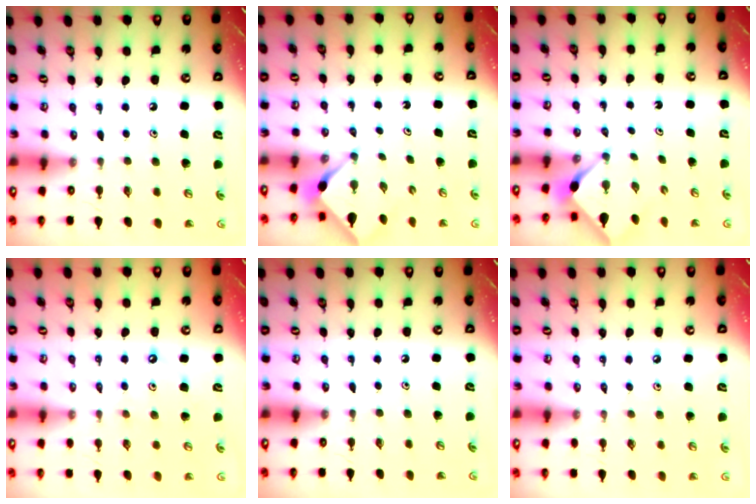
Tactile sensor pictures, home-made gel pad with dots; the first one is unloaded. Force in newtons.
{"total": 2.9, "press": 2.9, "slide": 0.4}
{"total": 3.0, "press": 3.0, "slide": 0.3}
{"total": 1.9, "press": 1.9, "slide": 0.2}
{"total": 0.0}
{"total": 3.7, "press": 3.7, "slide": 0.5}